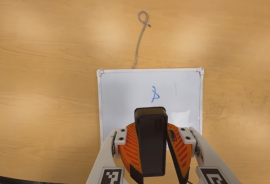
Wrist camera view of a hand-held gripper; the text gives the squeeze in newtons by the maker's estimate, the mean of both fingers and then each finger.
{"total": 9.8, "left": 10.2, "right": 9.5}